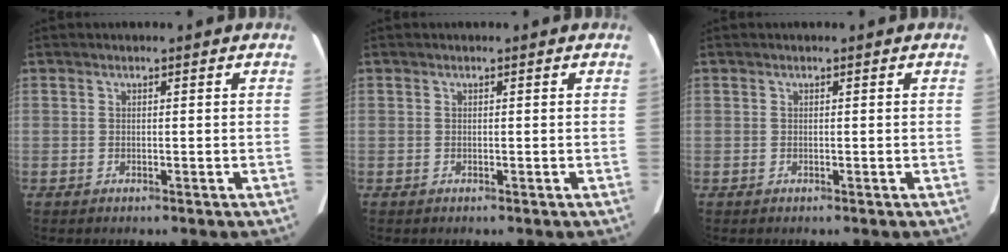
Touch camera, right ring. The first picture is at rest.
{"total": 0.0}
{"total": 0.0}